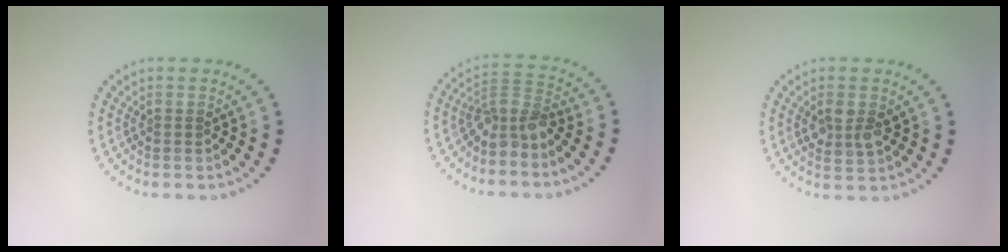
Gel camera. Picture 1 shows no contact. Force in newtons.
{"total": 3.1, "press": 2.2, "slide": 2.2}
{"total": 2.6, "press": 2.5, "slide": 0.5}